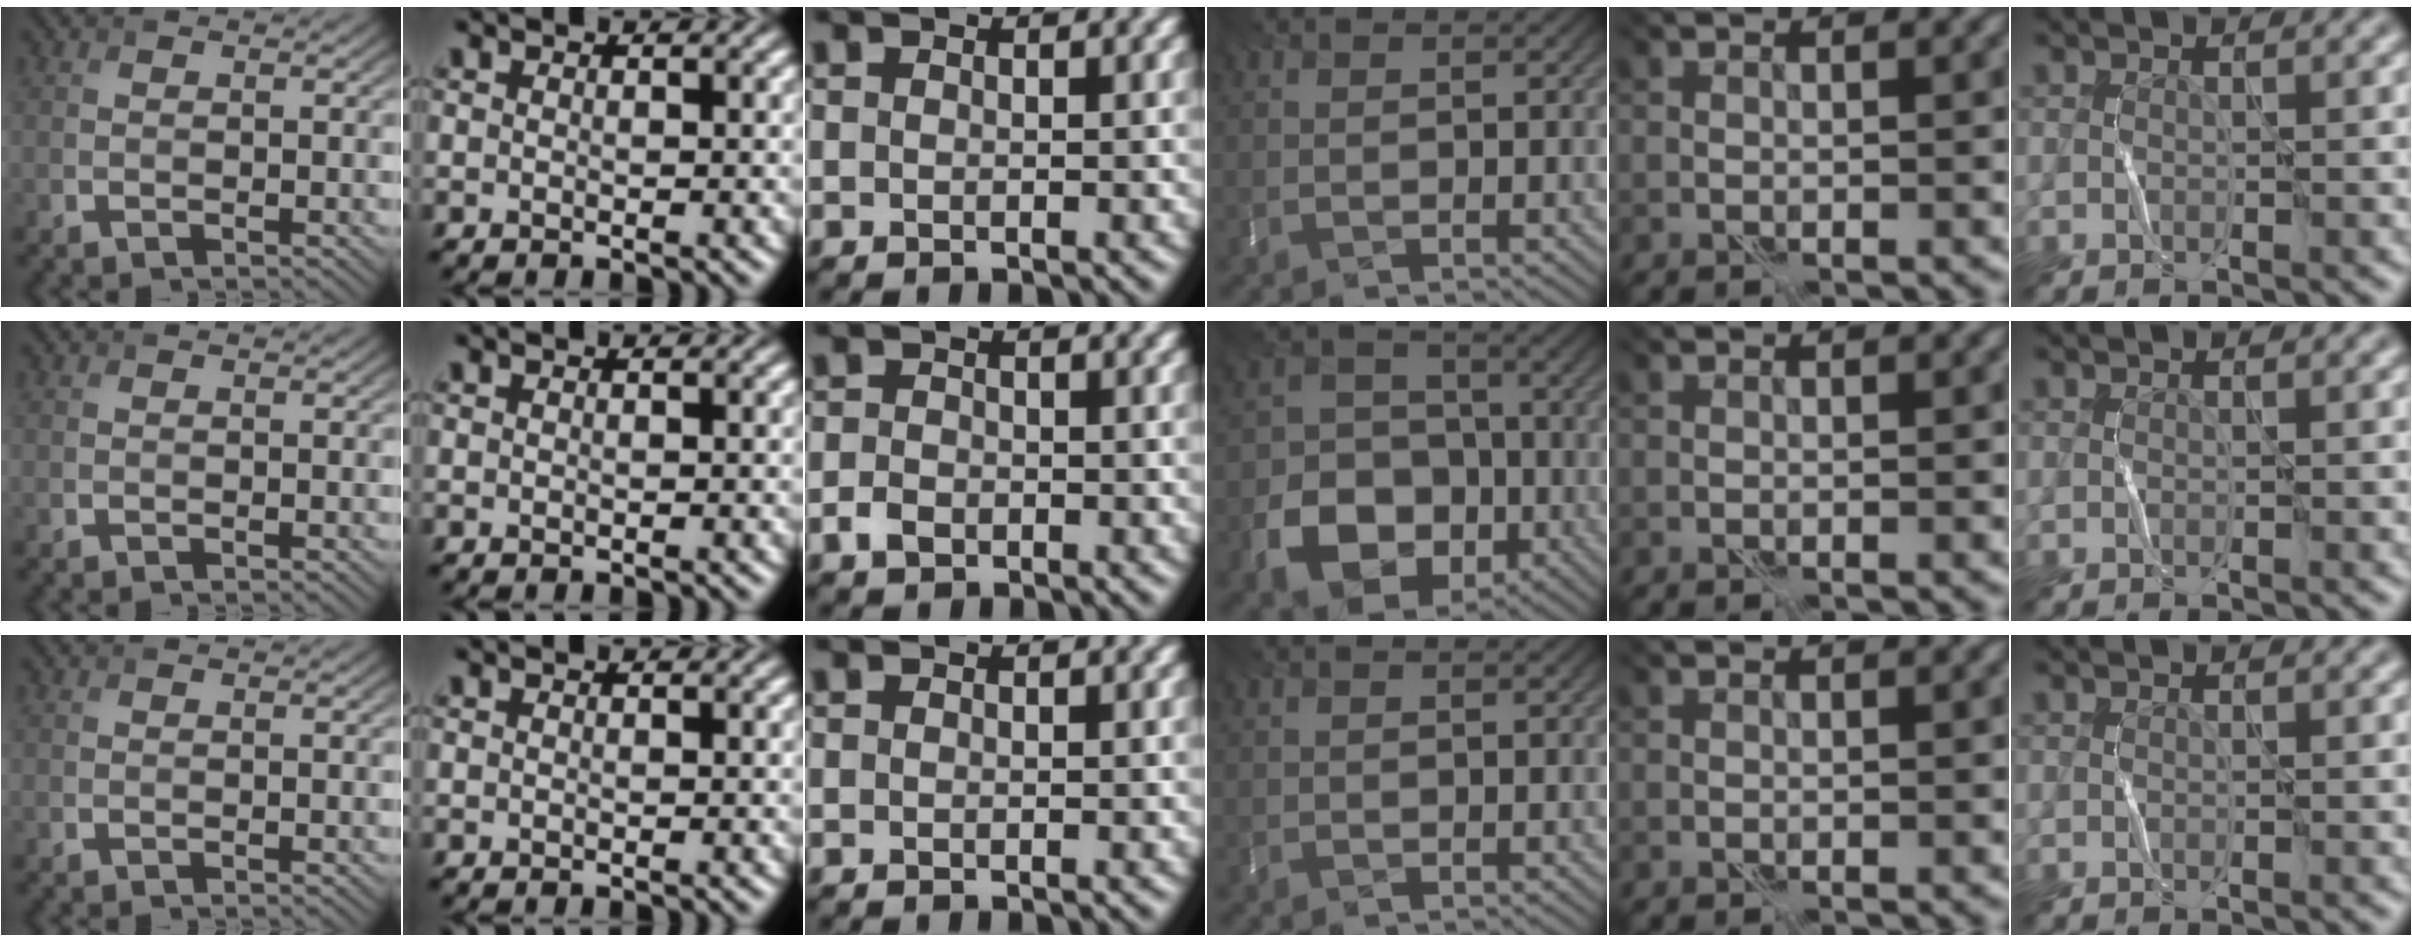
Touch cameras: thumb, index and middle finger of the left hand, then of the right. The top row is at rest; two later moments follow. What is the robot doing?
{"motion": "fold", "object": "bubble wrap"}